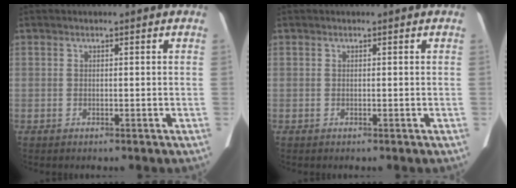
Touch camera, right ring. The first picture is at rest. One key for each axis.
{"total": 0.0}